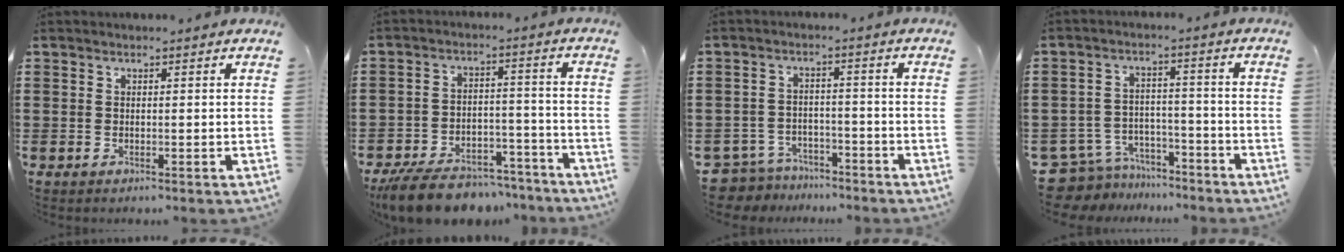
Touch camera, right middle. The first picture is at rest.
{"total": 8.6, "force": [-8.0, 2.1, 2.3], "torque": [-0.041, 0.022, -0.154]}
{"total": 4.6, "force": [-4.5, 1.0, 0.1], "torque": [-0.031, -0.001, -0.101]}
{"total": 7.0, "force": [-6.7, 2.0, 0.7], "torque": [-0.037, 0.015, -0.140]}